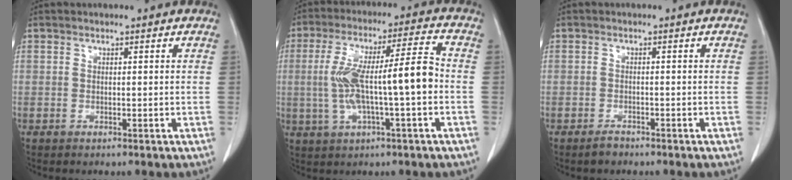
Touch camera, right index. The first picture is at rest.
{"total": 12.6, "force": [-1.1, 1.5, 12.5], "torque": [-0.234, 0.025, -0.015]}
{"total": 1.6, "force": [-1.3, 0.6, 0.5], "torque": [-0.011, 0.000, -0.019]}